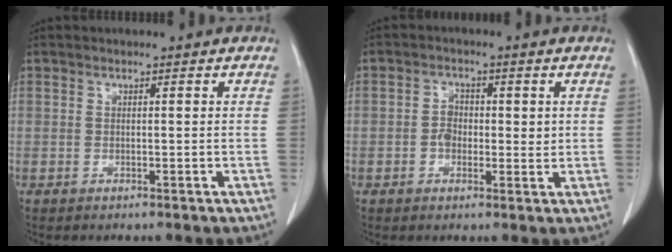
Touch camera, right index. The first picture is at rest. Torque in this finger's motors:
{"motor_torque": [0.08, 0.07, 0.05, 0.01]}